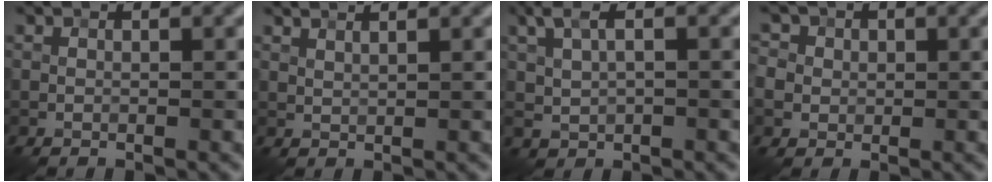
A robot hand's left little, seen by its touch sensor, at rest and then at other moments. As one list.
[{"total": 2.3, "force": [1.8, 0.7, 1.2], "torque": [-0.016, 0.013, 0.010]}, {"total": 3.4, "force": [1.3, 1.6, 2.7], "torque": [-0.063, 0.007, 0.029]}, {"total": 5.2, "force": [0.6, 4.8, 1.9], "torque": [-0.039, 0.030, -0.013]}]